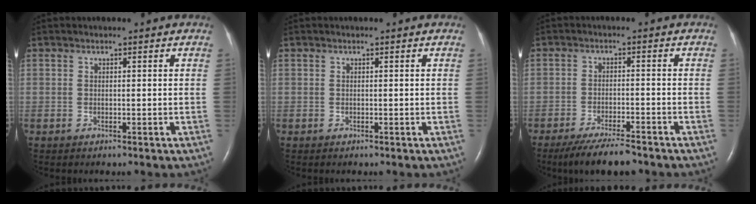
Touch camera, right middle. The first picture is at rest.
{"total": 0.0}
{"total": 8.0, "force": [-6.7, 1.0, 4.2], "torque": [-0.071, -0.021, -0.112]}